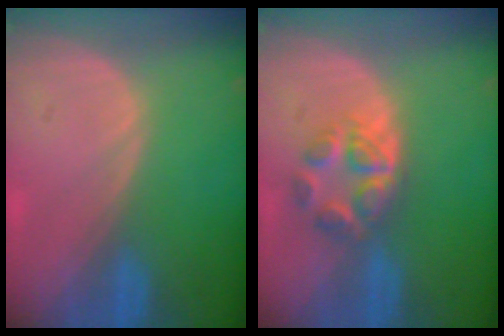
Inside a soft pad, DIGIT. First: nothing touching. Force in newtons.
{"total": 5.4, "press": 5.2, "slide": 1.5}